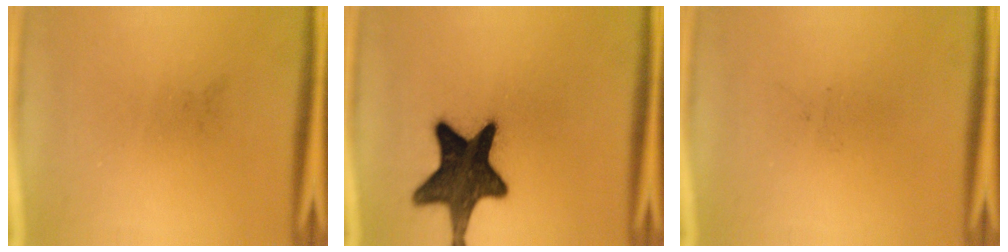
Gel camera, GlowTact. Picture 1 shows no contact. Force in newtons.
{"total": 16.6}
{"total": 0.0}